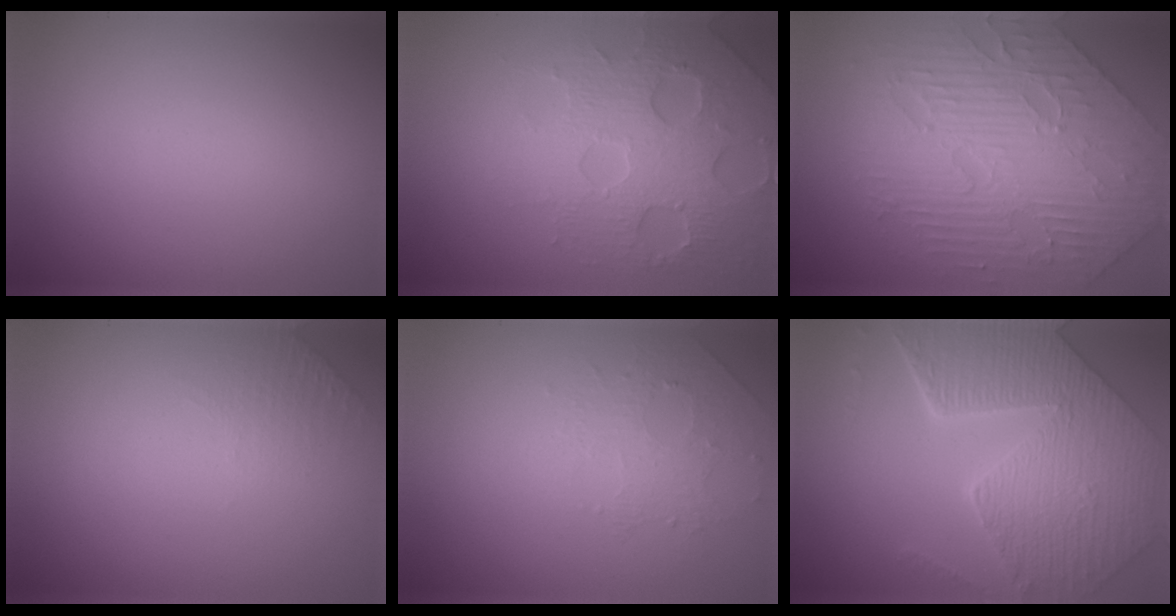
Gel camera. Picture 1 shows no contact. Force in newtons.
{"total": 4.7, "press": 4.6, "slide": 1.0}
{"total": 6.4, "press": 5.4, "slide": 3.4}
{"total": 1.0, "press": 0.5, "slide": 0.9}
{"total": 1.5, "press": 1.0, "slide": 1.1}
{"total": 9.6, "press": 7.0, "slide": 6.4}